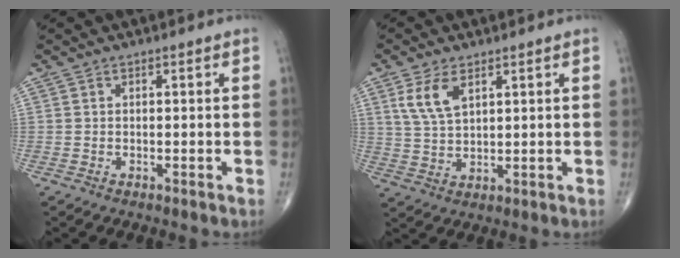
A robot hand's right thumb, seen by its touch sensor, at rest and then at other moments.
{"total": 6.6, "force": [3.1, 3.2, 4.9], "torque": [-0.095, -0.009, 0.071]}